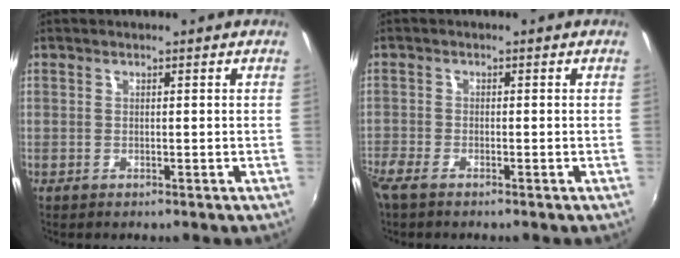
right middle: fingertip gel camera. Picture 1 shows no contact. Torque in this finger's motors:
{"motor_torque": [1.05, -1.09, 0.51, 0.10]}